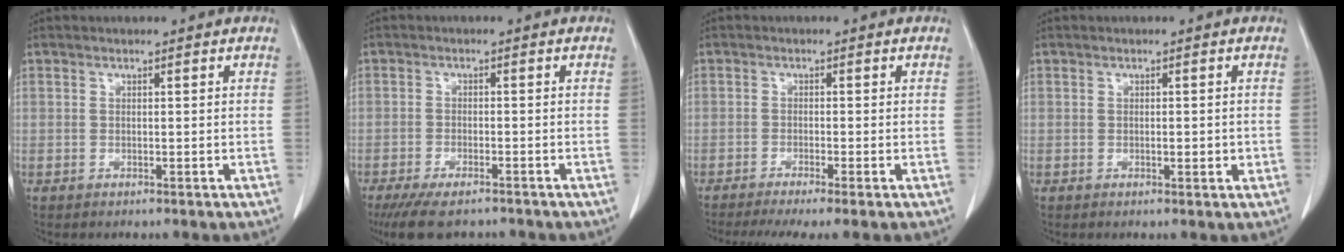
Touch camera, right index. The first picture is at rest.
{"total": 8.4, "force": [-6.8, 2.3, 4.3], "torque": [-0.066, -0.013, -0.107]}
{"total": 7.0, "force": [-5.5, -0.3, 4.3], "torque": [-0.061, -0.011, -0.085]}
{"total": 1.6, "force": [-0.1, 0.6, 1.5], "torque": [-0.024, -0.002, 0.000]}